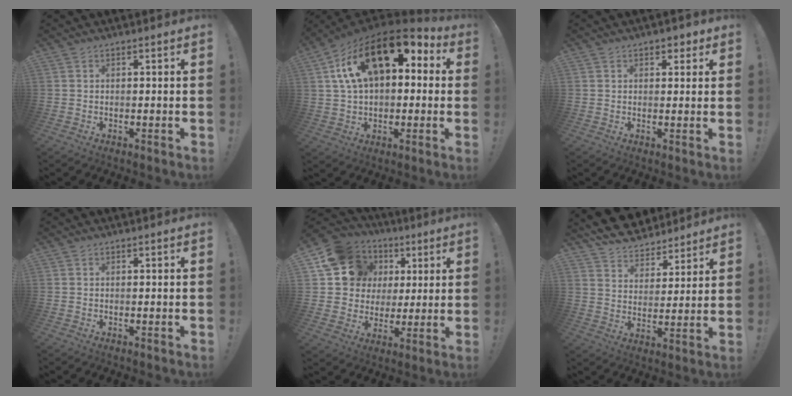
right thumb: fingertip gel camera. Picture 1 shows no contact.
{"total": 20.7, "force": [8.9, 11.1, 15.0], "torque": [-0.242, -0.039, 0.161]}
{"total": 2.6, "force": [1.3, 1.9, 1.3], "torque": [-0.005, -0.003, 0.019]}
{"total": 0.0}
{"total": 15.5, "force": [6.3, 13.0, 5.4], "torque": [-0.079, -0.029, 0.142]}
{"total": 9.2, "force": [8.0, 4.3, 1.5], "torque": [-0.037, -0.067, 0.153]}